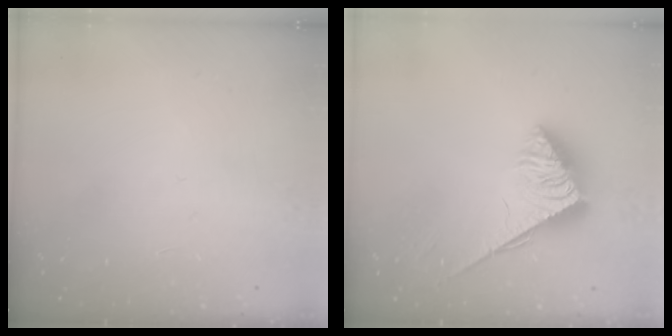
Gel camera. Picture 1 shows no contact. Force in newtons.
{"total": 3.8, "press": 3.8, "slide": 0.6}